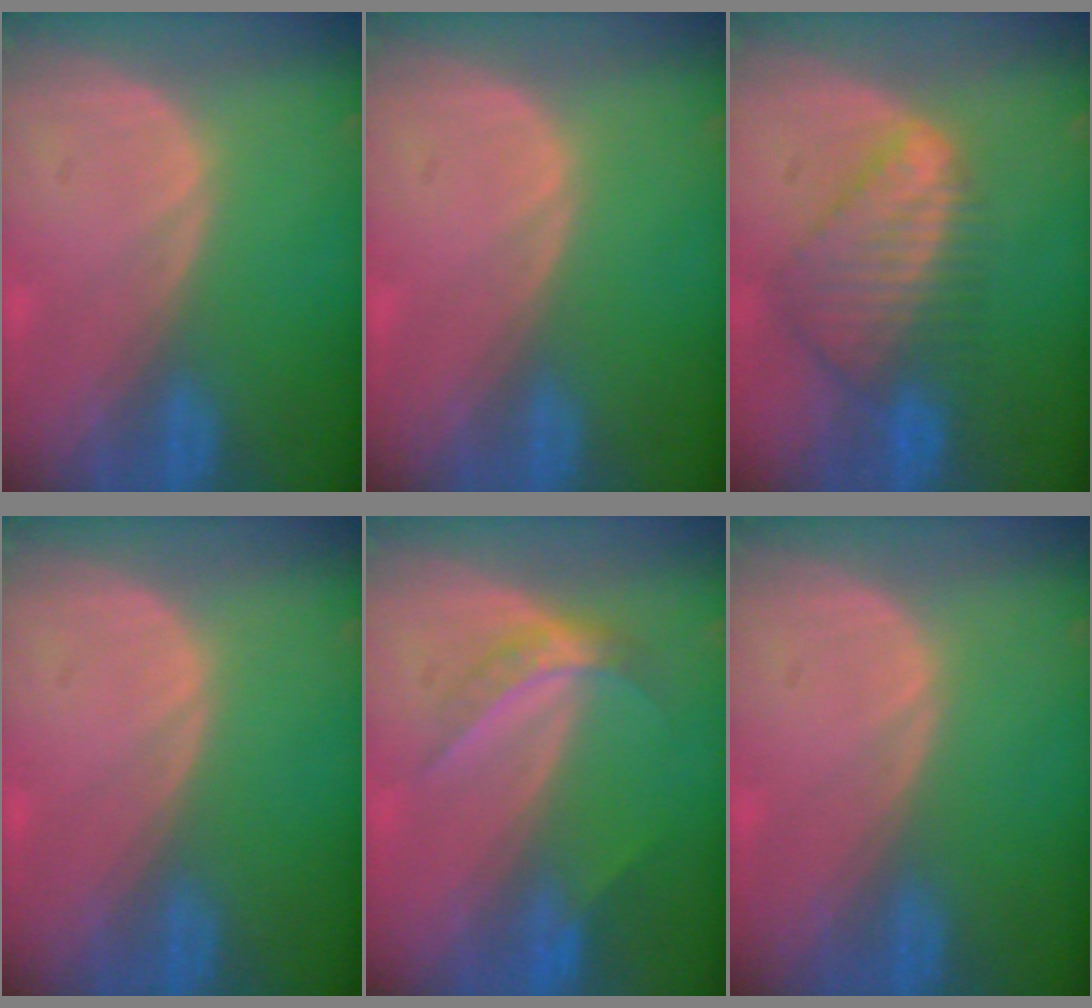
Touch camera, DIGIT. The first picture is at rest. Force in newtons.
{"total": 0.0}
{"total": 8.5, "press": 7.5, "slide": 4.1}
{"total": 0.0}
{"total": 4.6, "press": 4.1, "slide": 2.2}
{"total": 0.0}